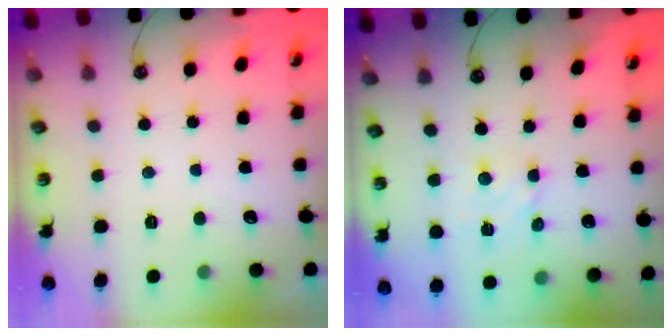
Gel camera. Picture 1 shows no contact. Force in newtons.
{"total": 2.6, "press": 2.6, "slide": 0.3}